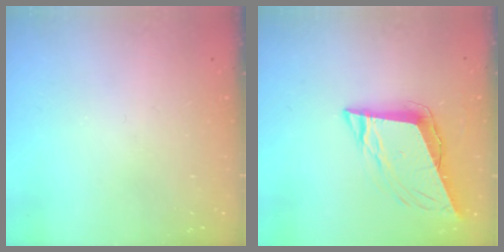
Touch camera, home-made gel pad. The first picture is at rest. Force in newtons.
{"total": 10.9, "press": 10.3, "slide": 3.4}